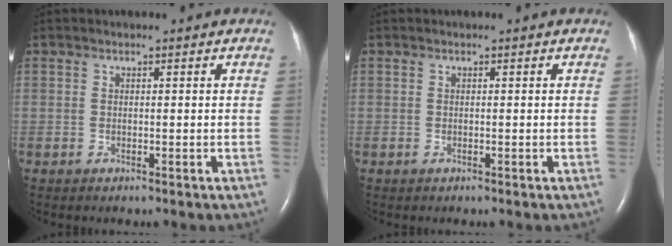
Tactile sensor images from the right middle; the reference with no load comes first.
{"total": 0.0}